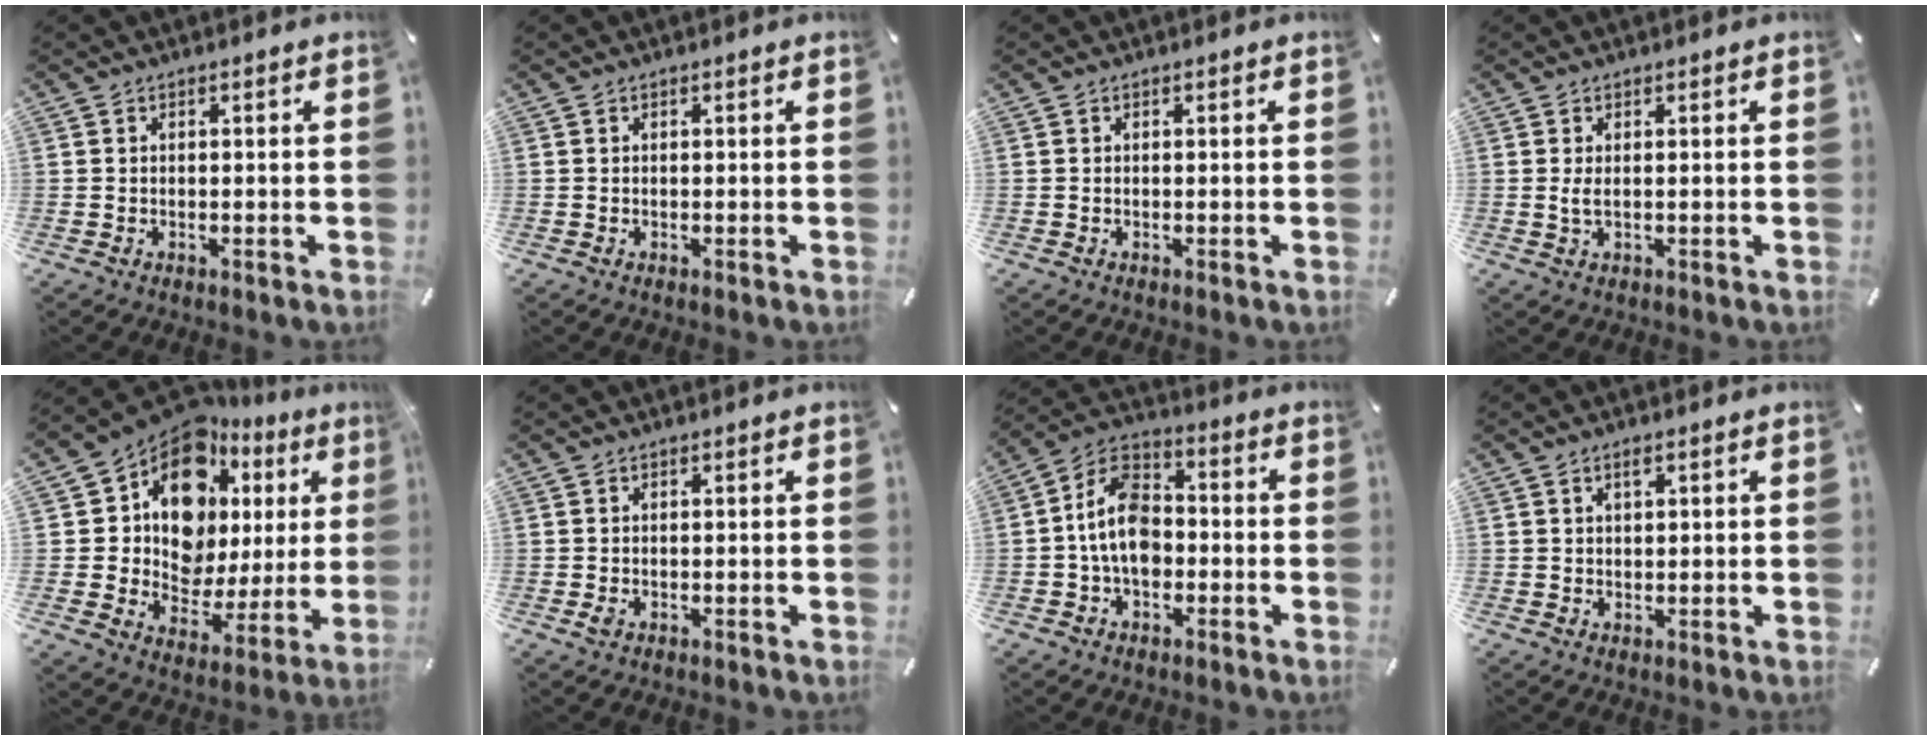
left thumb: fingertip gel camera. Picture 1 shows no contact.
{"total": 0.0}
{"total": 0.0}
{"total": 2.3, "force": [0.4, 0.8, 2.1], "torque": [-0.042, -0.005, 0.003]}
{"total": 16.4, "force": [8.1, 11.3, 8.8], "torque": [-0.151, -0.063, 0.146]}
{"total": 1.2, "force": [0.0, 0.9, 0.7], "torque": [-0.006, -0.001, -0.002]}
{"total": 11.7, "force": [-1.9, 8.1, 8.2], "torque": [-0.168, 0.018, -0.034]}
{"total": 1.9, "force": [1.1, 0.9, 1.2], "torque": [-0.018, -0.002, 0.018]}